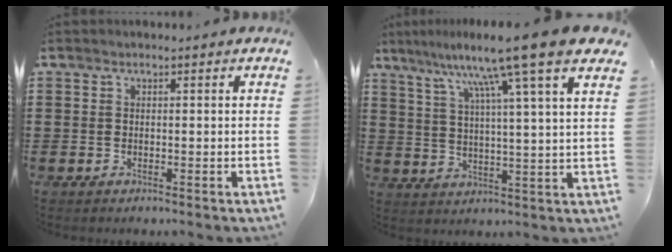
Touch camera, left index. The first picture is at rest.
{"total": 11.6, "force": [8.3, -1.2, 8.0], "torque": [-0.168, -0.043, 0.124]}